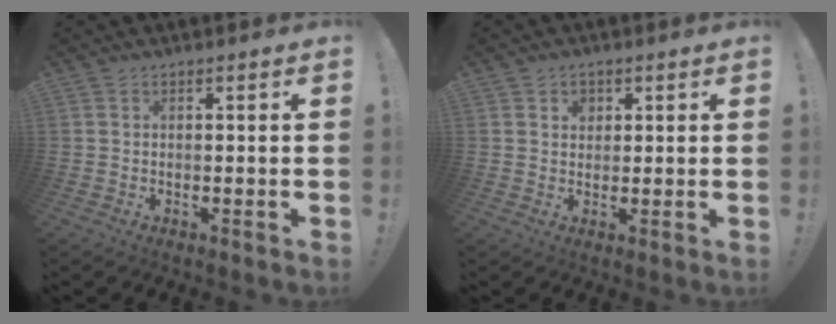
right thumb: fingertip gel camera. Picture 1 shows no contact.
{"total": 2.7, "force": [1.2, 2.3, 1.0], "torque": [-0.003, -0.007, 0.018]}